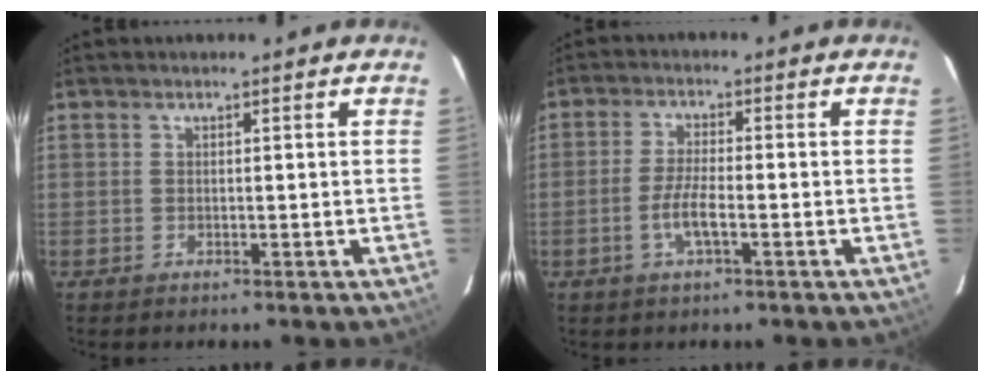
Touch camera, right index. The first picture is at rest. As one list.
[{"total": 4.7, "force": [-1.9, 0.9, 4.2], "torque": [-0.087, -0.003, -0.037]}]